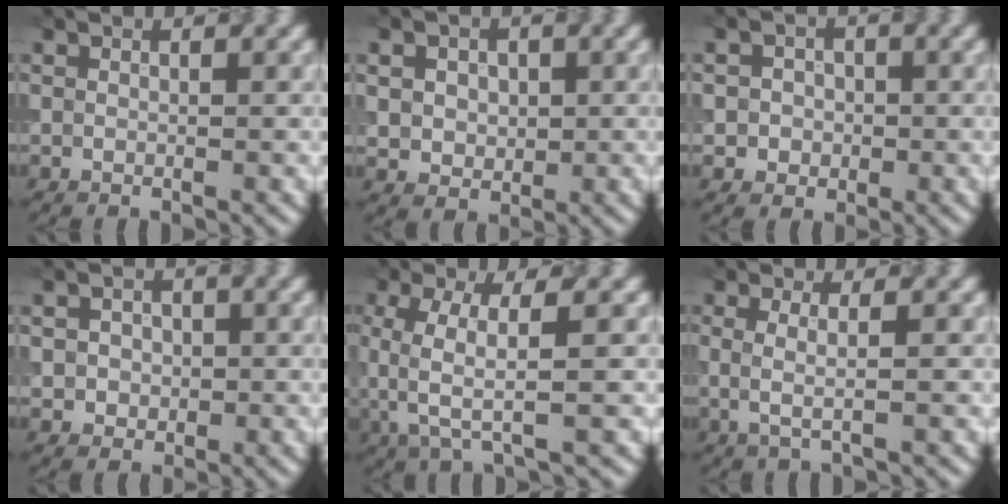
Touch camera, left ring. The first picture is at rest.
{"total": 3.3, "force": [0.6, 2.7, 1.9], "torque": [-0.038, 0.006, 0.003]}
{"total": 2.4, "force": [-0.2, 2.3, 0.8], "torque": [0.010, 0.000, -0.017]}
{"total": 2.5, "force": [0.0, 2.2, 1.2], "torque": [-0.010, 0.001, -0.007]}
{"total": 4.9, "force": [-0.1, 1.5, 4.6], "torque": [-0.099, 0.001, -0.003]}
{"total": 2.2, "force": [0.0, 0.6, 2.1], "torque": [-0.037, -0.003, -0.003]}